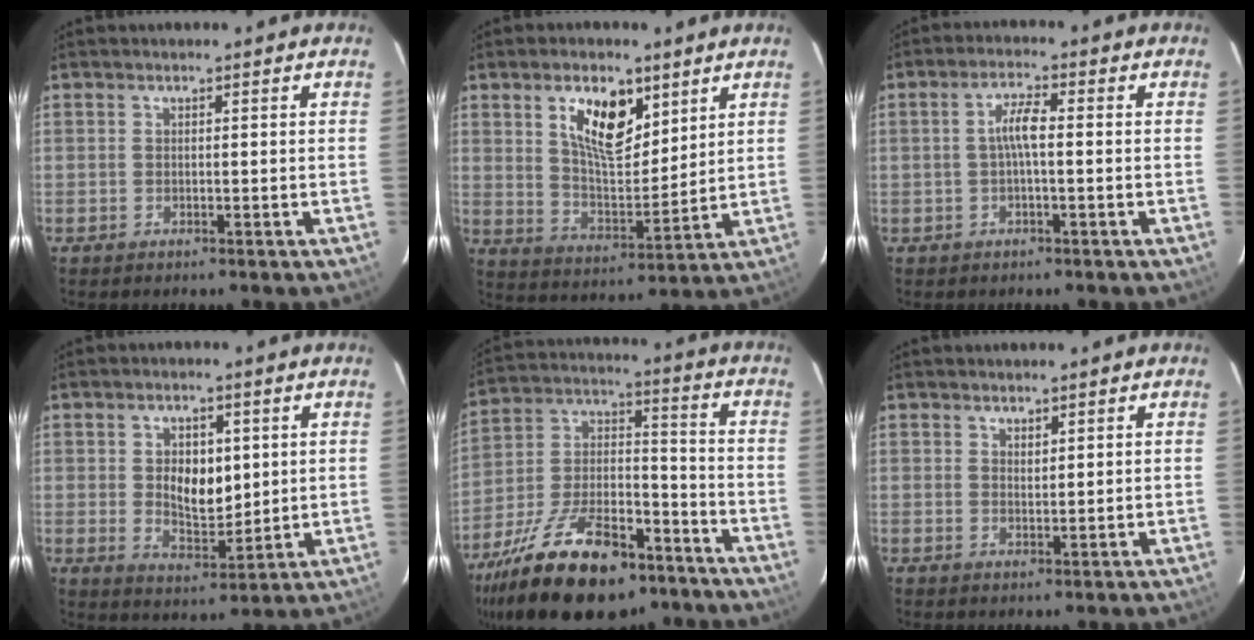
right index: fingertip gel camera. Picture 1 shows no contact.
{"total": 11.5, "force": [5.8, 5.3, 8.4], "torque": [-0.146, 0.005, 0.111]}
{"total": 3.8, "force": [-0.3, 0.7, 3.7], "torque": [-0.072, 0.009, -0.004]}
{"total": 8.0, "force": [1.3, 5.0, 6.1], "torque": [-0.100, -0.002, 0.031]}
{"total": 25.0, "force": [-16.2, 11.1, 15.3], "torque": [-0.296, -0.007, -0.259]}
{"total": 1.5, "force": [1.2, 0.7, 0.6], "torque": [-0.006, 0.000, 0.021]}